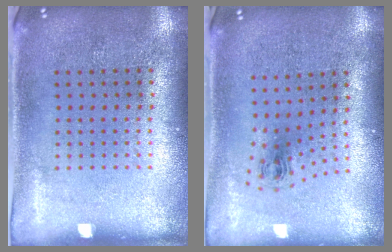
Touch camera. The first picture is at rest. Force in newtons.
{"total": 0.8, "press": 0.3, "slide": 0.7}